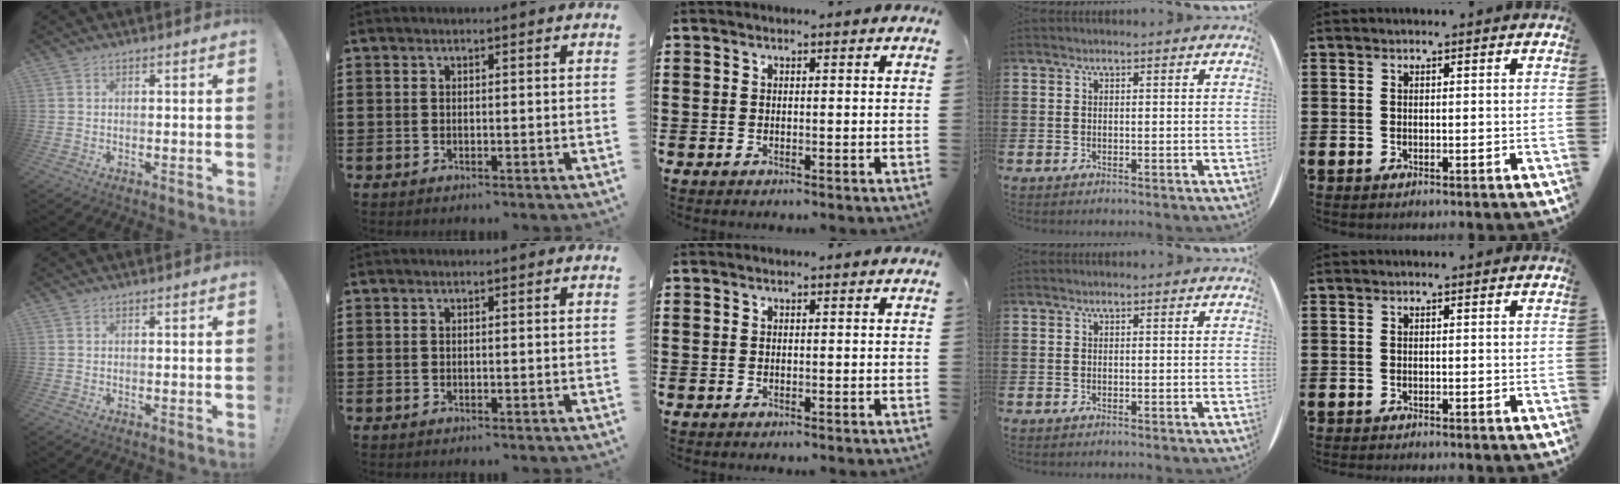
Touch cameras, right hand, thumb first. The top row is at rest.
{}